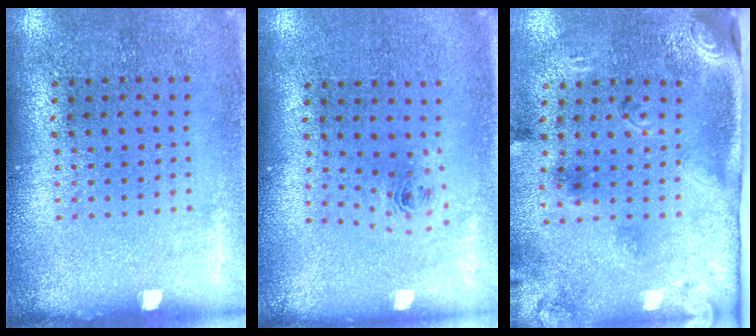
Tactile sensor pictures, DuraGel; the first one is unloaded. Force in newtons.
{"total": 0.9, "press": 0.4, "slide": 0.8}
{"total": 3.0, "press": 1.9, "slide": 2.3}